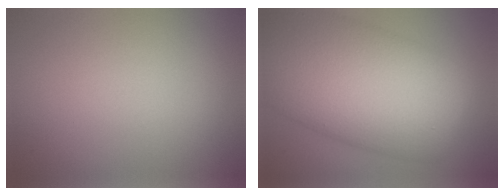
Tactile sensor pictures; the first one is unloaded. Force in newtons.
{"total": 15.5, "press": 15.5, "slide": 0.7}